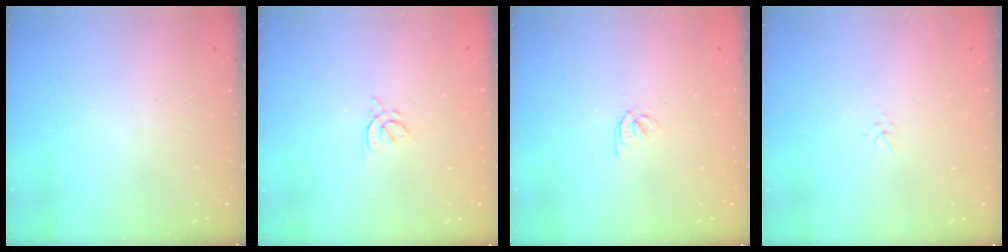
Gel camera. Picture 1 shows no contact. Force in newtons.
{"total": 2.5, "press": 2.4, "slide": 0.6}
{"total": 2.4, "press": 2.3, "slide": 0.7}
{"total": 2.0, "press": 2.0, "slide": 0.3}